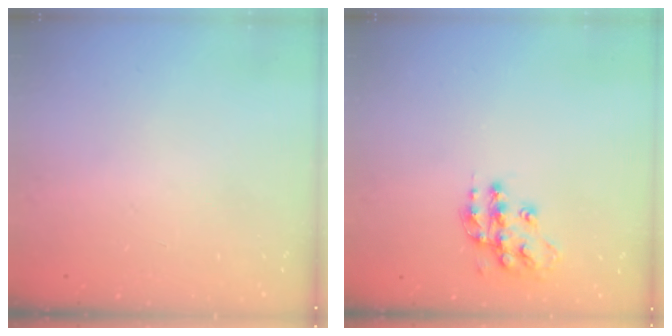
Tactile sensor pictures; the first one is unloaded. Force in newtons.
{"total": 13.8, "press": 13.7, "slide": 0.8}